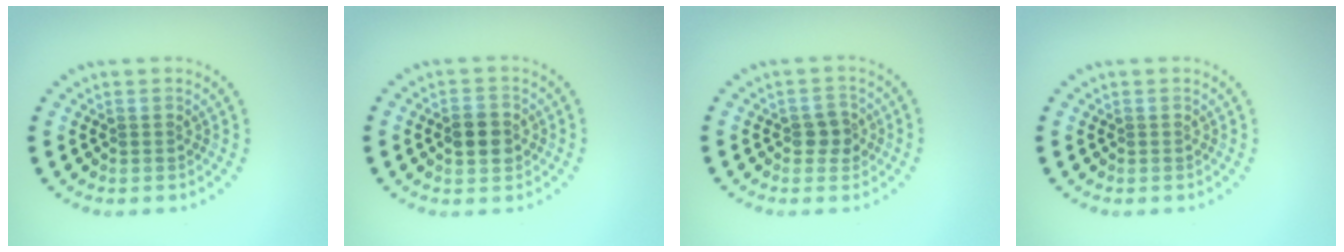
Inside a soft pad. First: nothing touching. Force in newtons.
{"total": 2.8, "press": 2.8, "slide": 0.1}
{"total": 1.8, "press": 1.8, "slide": 0.4}
{"total": 0.0}